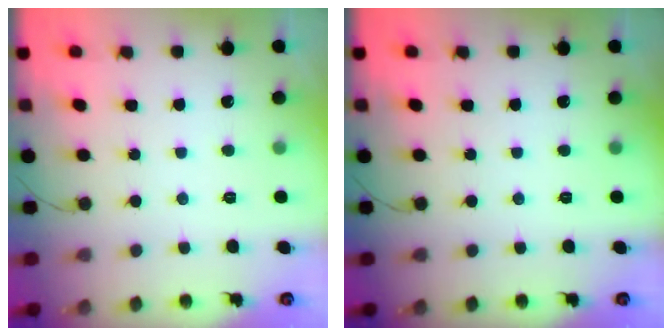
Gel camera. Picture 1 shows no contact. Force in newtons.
{"total": 0.0}